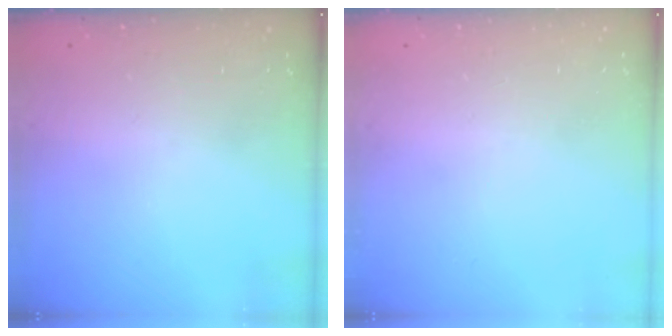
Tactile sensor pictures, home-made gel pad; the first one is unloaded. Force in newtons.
{"total": 0.0}